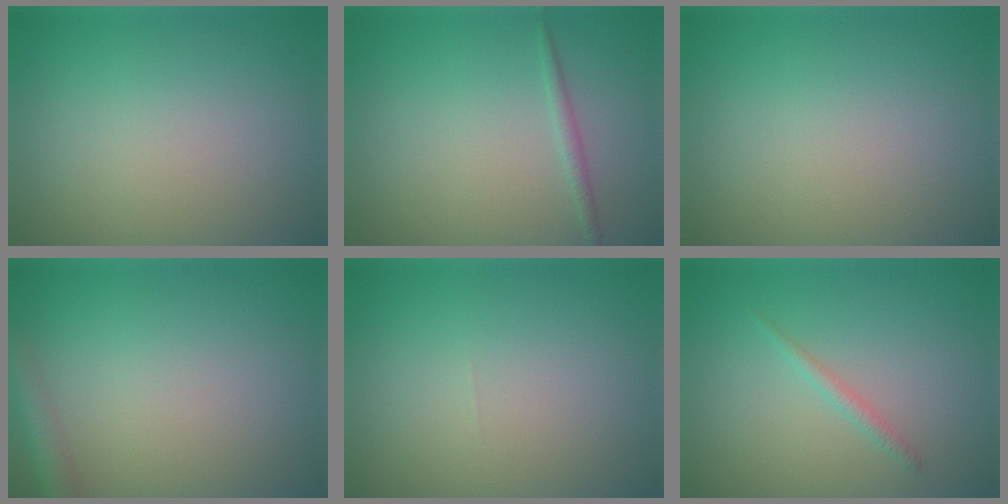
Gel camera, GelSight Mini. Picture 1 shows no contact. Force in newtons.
{"total": 0.9, "press": 0.9, "slide": 0.1}
{"total": 0.0}
{"total": 2.9, "press": 2.9, "slide": 0.1}
{"total": 0.0}
{"total": 1.0, "press": 1.0, "slide": 0.1}